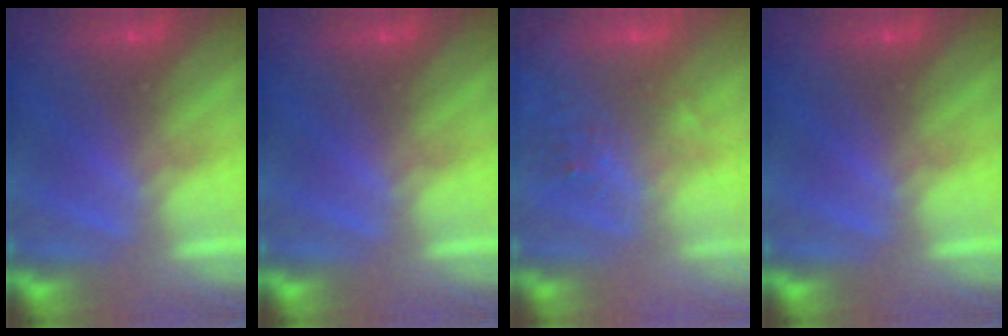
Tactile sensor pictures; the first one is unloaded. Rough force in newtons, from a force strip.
{"total": 0.0}
{"total": 7.5}
{"total": 0.0}